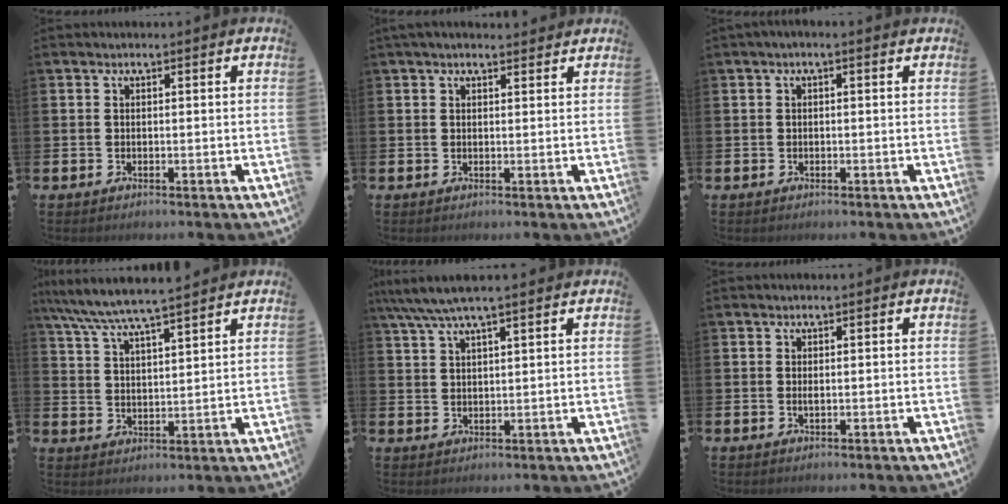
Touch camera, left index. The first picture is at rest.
{"total": 1.7, "force": [1.5, 0.5, 0.6], "torque": [-0.001, -0.003, 0.024]}
{"total": 0.7, "force": [-0.2, 0.1, 0.7], "torque": [-0.018, 0.003, -0.002]}
{"total": 6.9, "force": [6.5, 0.2, 2.3], "torque": [-0.068, -0.032, 0.115]}
{"total": 4.9, "force": [4.1, 0.5, 2.8], "torque": [-0.065, -0.007, 0.074]}
{"total": 0.6, "force": [0.1, 0.1, 0.5], "torque": [-0.004, -0.003, 0.000]}